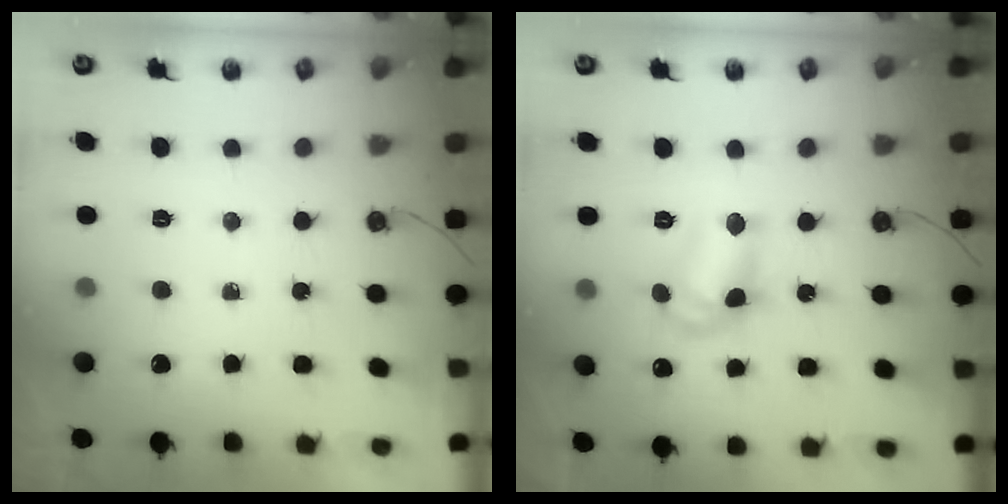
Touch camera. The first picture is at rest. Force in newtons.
{"total": 11.3, "press": 11.3, "slide": 0.9}